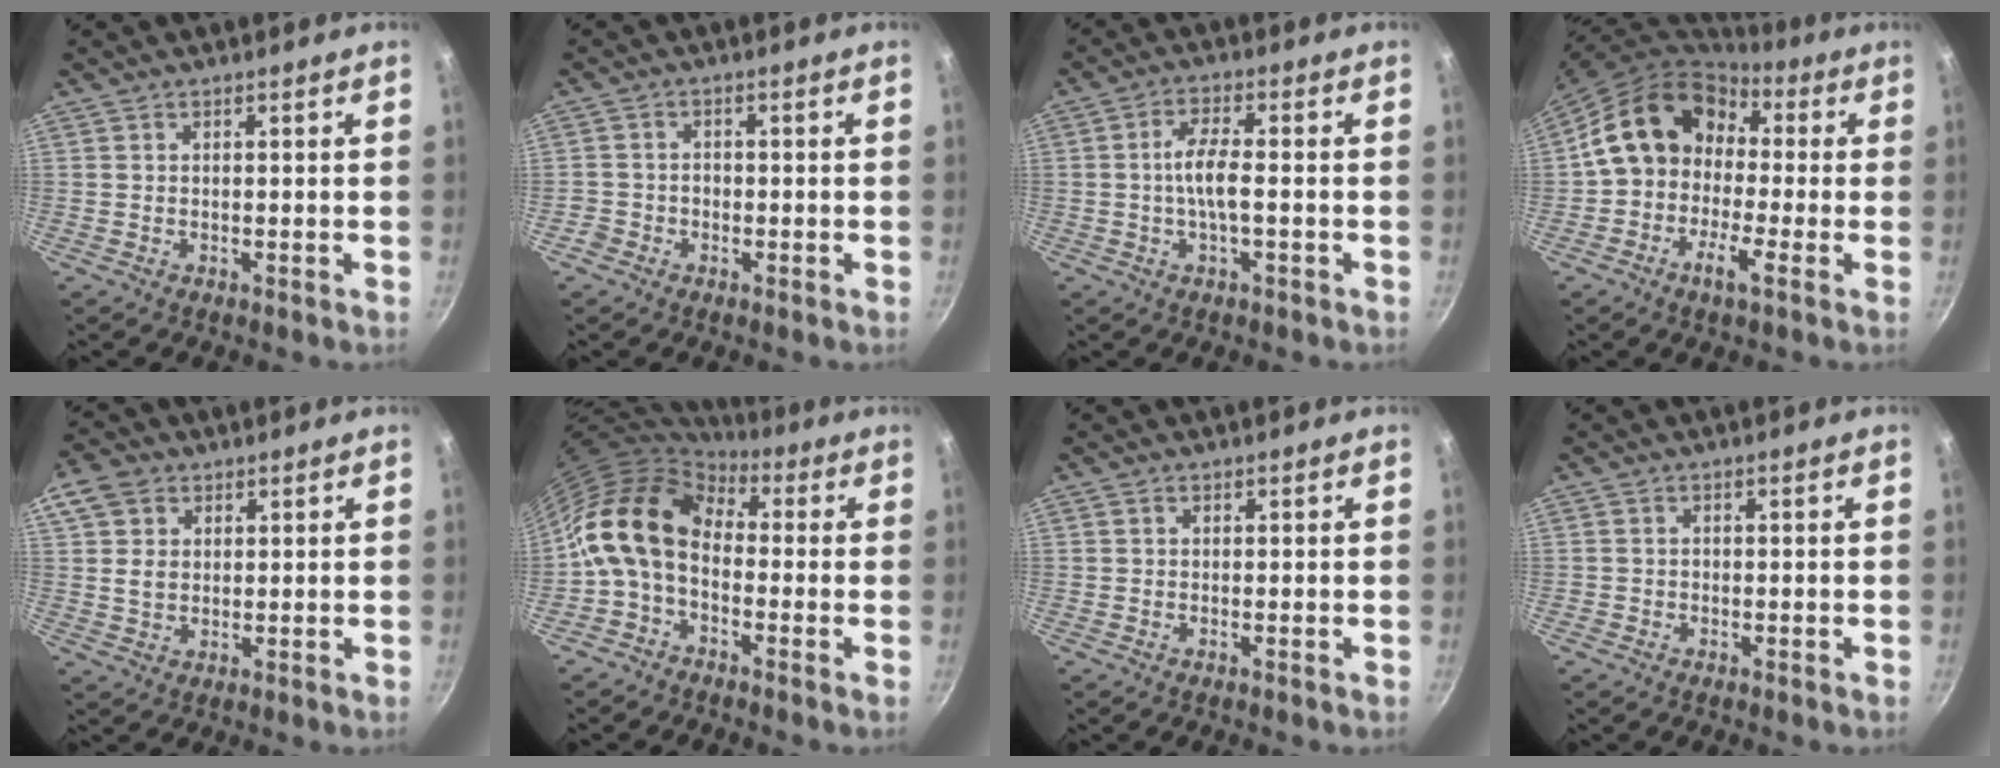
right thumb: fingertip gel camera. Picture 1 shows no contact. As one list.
[{"total": 2.5, "force": [-1.4, 2.0, 0.5], "torque": [0.001, 0.020, -0.025]}, {"total": 5.6, "force": [-0.8, 1.7, 5.3], "torque": [-0.109, 0.017, -0.022]}, {"total": 14.3, "force": [-0.2, 9.9, 10.3], "torque": [-0.165, 0.050, -0.022]}, {"total": 8.2, "force": [2.3, 6.6, 4.2], "torque": [-0.063, 0.002, 0.033]}, {"total": 12.7, "force": [-0.4, 8.9, 9.1], "torque": [-0.150, 0.035, -0.030]}, {"total": 0.0}, {"total": 0.7, "force": [-0.4, 0.6, 0.1], "torque": [-0.001, 0.003, -0.007]}]